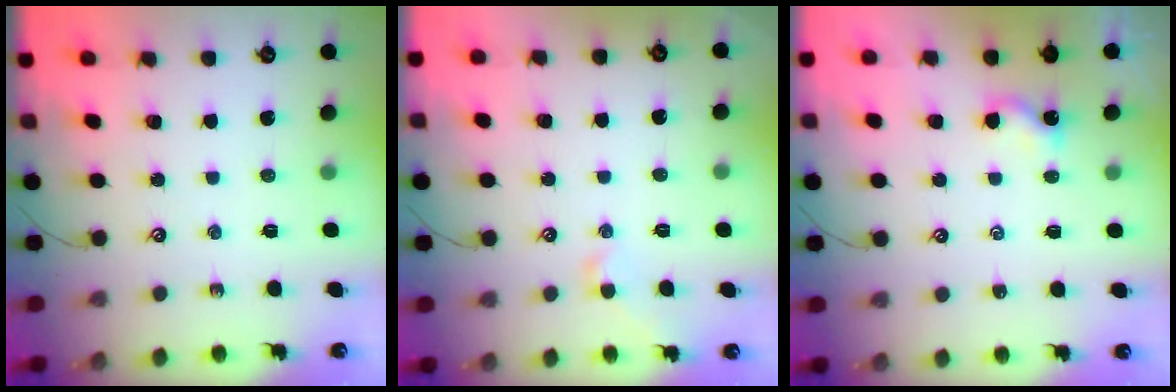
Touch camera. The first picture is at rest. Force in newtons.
{"total": 2.1, "press": 2.1, "slide": 0.5}
{"total": 0.0}